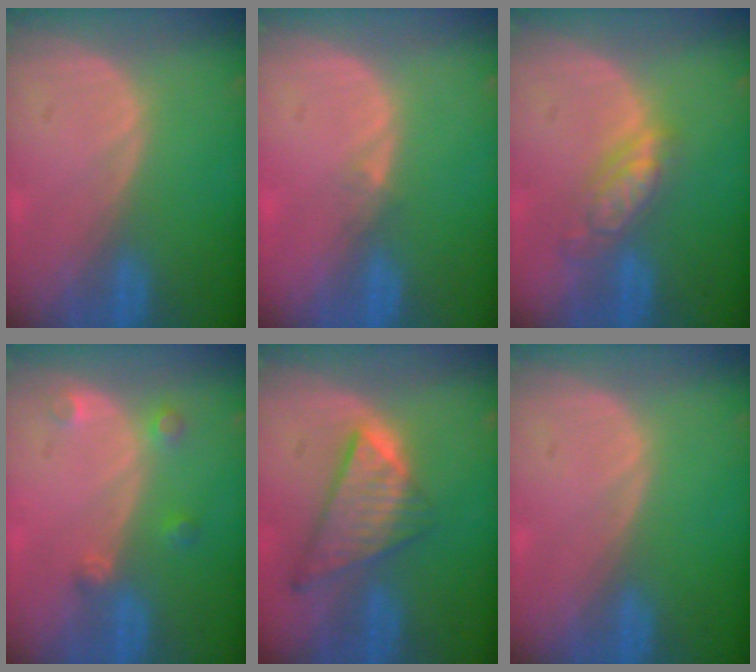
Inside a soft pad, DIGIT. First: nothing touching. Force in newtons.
{"total": 0.9, "press": 0.7, "slide": 0.6}
{"total": 5.8, "press": 5.1, "slide": 2.8}
{"total": 2.6, "press": 2.6, "slide": 0.4}
{"total": 8.6, "press": 7.3, "slide": 4.5}
{"total": 0.0}